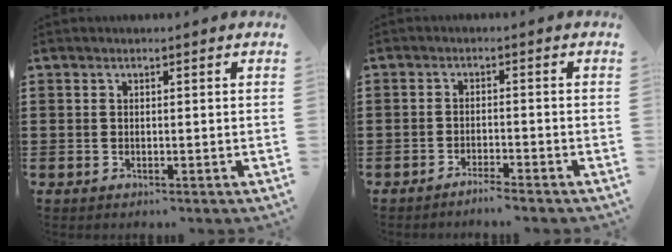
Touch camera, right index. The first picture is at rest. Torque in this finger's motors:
{"motor_torque": [1.16, 0.97, 0.05, 0.00]}